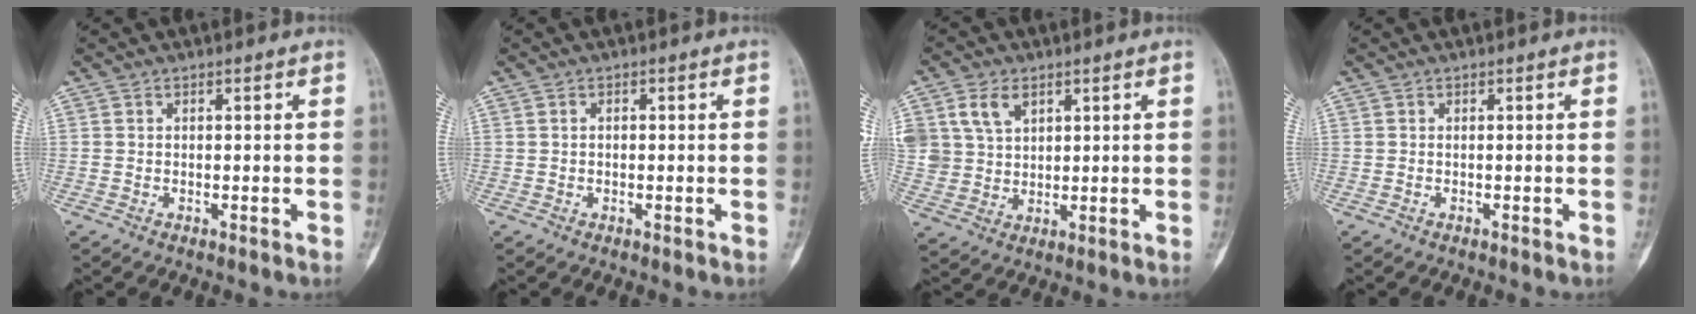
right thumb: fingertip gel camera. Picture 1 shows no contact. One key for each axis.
{"total": 0.6, "fx": 0.0, "fy": 0.4, "fz": 0.4, "tx": -0.011, "ty": 0.001, "tz": 0.002}
{"total": 8.3, "fx": 3.8, "fy": 5.7, "fz": 4.6, "tx": -0.079, "ty": -0.006, "tz": 0.083}
{"total": 0.0}